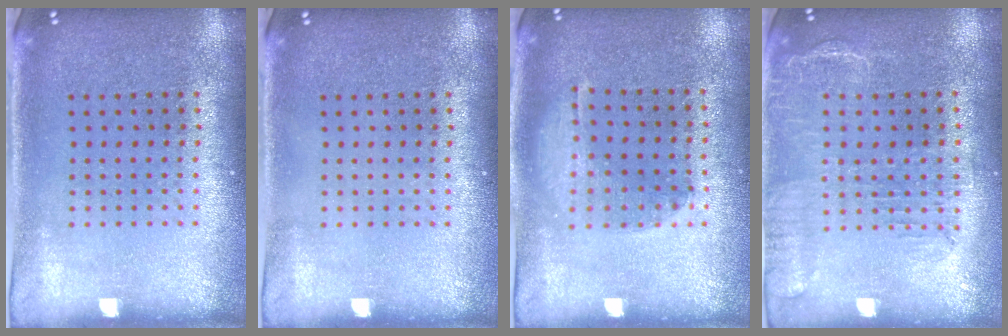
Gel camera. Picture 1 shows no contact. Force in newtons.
{"total": 0.0}
{"total": 1.1, "press": 1.1, "slide": 0.2}
{"total": 1.7, "press": 1.4, "slide": 1.0}